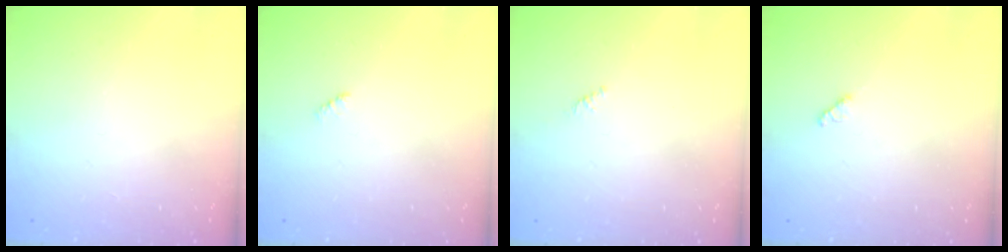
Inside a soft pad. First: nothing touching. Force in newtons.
{"total": 2.3, "press": 2.2, "slide": 0.5}
{"total": 0.8, "press": 0.7, "slide": 0.4}
{"total": 2.9, "press": 2.9, "slide": 0.3}